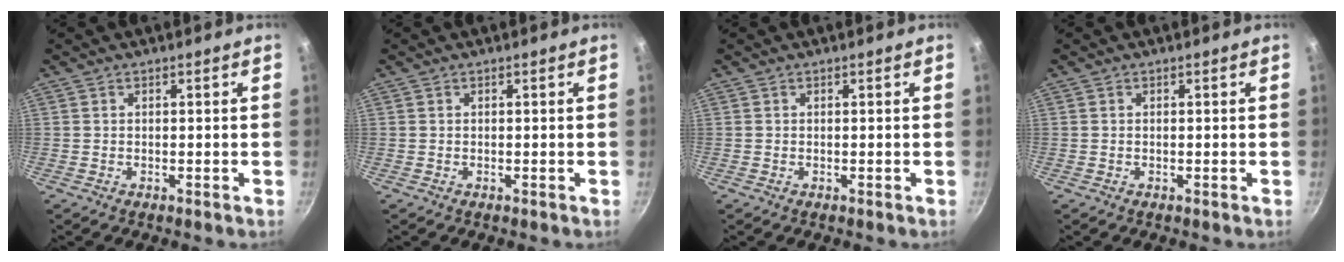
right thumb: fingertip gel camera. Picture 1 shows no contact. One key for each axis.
{"total": 0.0}
{"total": 0.0}
{"total": 0.0}